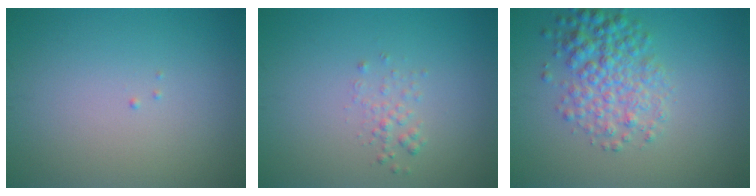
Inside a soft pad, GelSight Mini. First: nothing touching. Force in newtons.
{"total": 1.1, "press": 1.1, "slide": 0.1}
{"total": 4.5, "press": 4.5, "slide": 0.1}